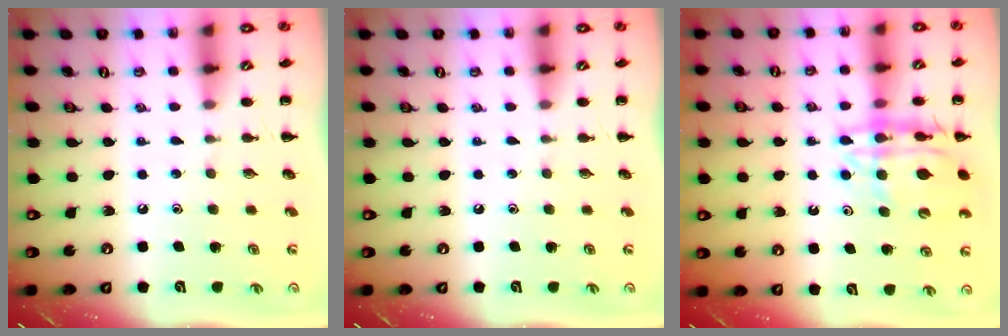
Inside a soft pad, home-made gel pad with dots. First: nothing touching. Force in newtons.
{"total": 0.0}
{"total": 14.9, "press": 14.4, "slide": 3.5}